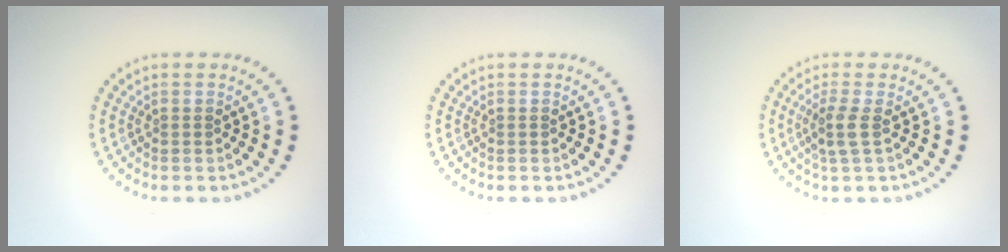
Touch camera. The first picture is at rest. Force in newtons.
{"total": 0.0}
{"total": 1.9, "press": 1.6, "slide": 1.1}